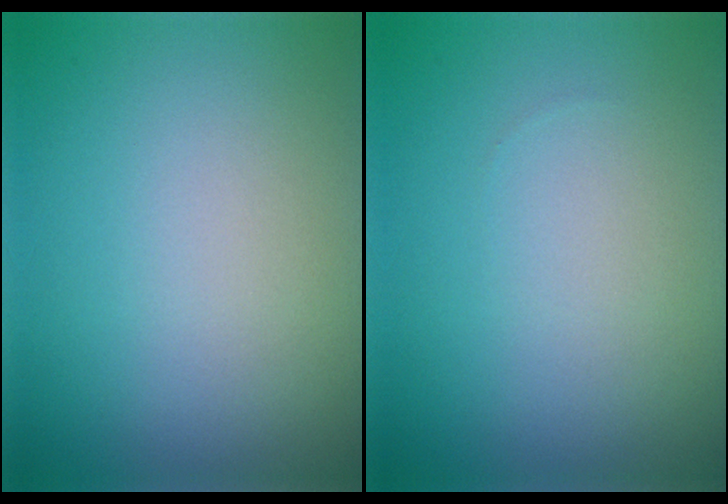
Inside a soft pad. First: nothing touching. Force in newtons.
{"total": 0.0}